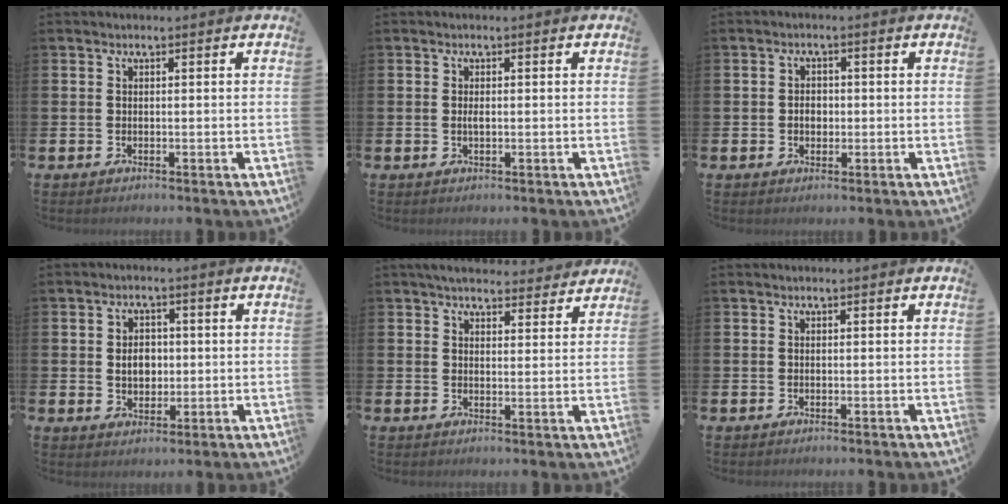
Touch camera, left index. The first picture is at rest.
{"total": 0.9, "force": [0.0, 0.3, 0.8], "torque": [-0.010, -0.002, -0.002]}
{"total": 2.1, "force": [-0.2, 1.6, 1.3], "torque": [-0.003, -0.002, -0.010]}
{"total": 3.7, "force": [0.4, 2.8, 2.3], "torque": [-0.030, 0.003, -0.001]}
{"total": 4.5, "force": [4.3, 1.3, 0.8], "torque": [-0.012, -0.022, 0.075]}
{"total": 0.0}